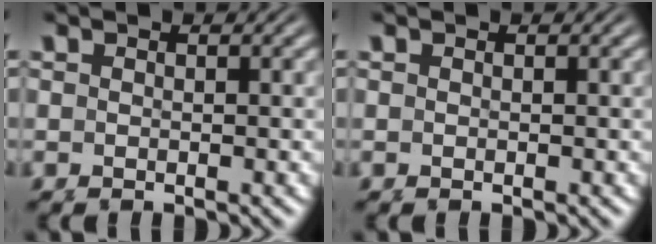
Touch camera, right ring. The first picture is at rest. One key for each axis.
{"total": 0.0}